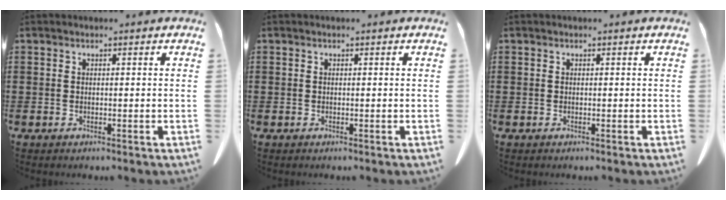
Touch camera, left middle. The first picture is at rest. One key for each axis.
{"total": 0.0}
{"total": 0.0}